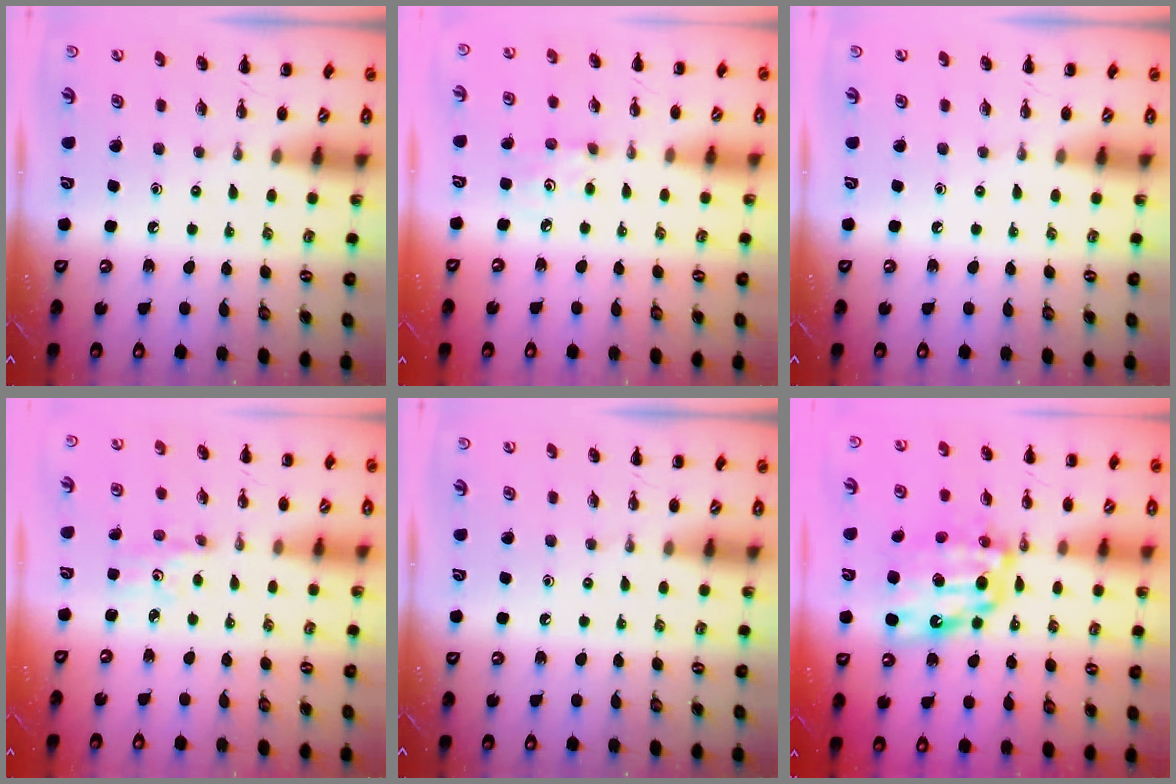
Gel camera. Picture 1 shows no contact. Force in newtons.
{"total": 3.8, "press": 3.6, "slide": 1.1}
{"total": 0.0}
{"total": 2.6, "press": 2.4, "slide": 0.9}
{"total": 0.0}
{"total": 15.5, "press": 15.4, "slide": 1.7}